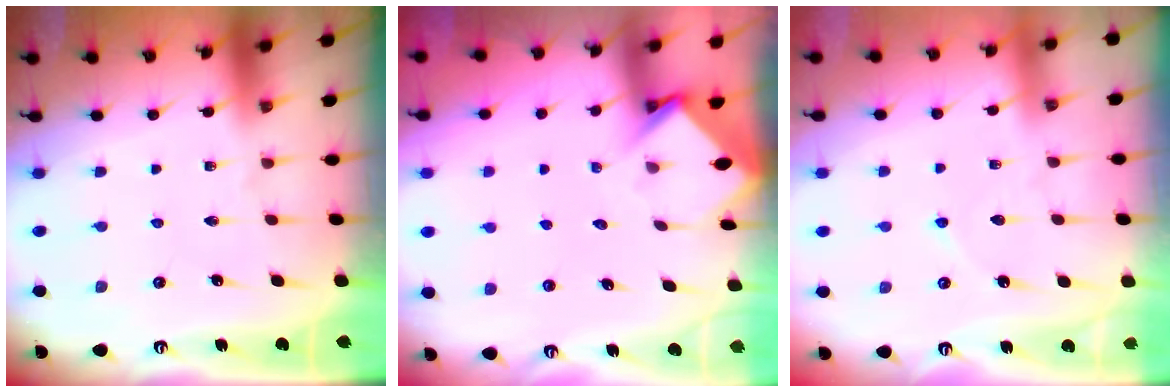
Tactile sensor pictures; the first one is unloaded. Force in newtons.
{"total": 3.4, "press": 3.4, "slide": 0.3}
{"total": 3.6, "press": 3.6, "slide": 0.5}